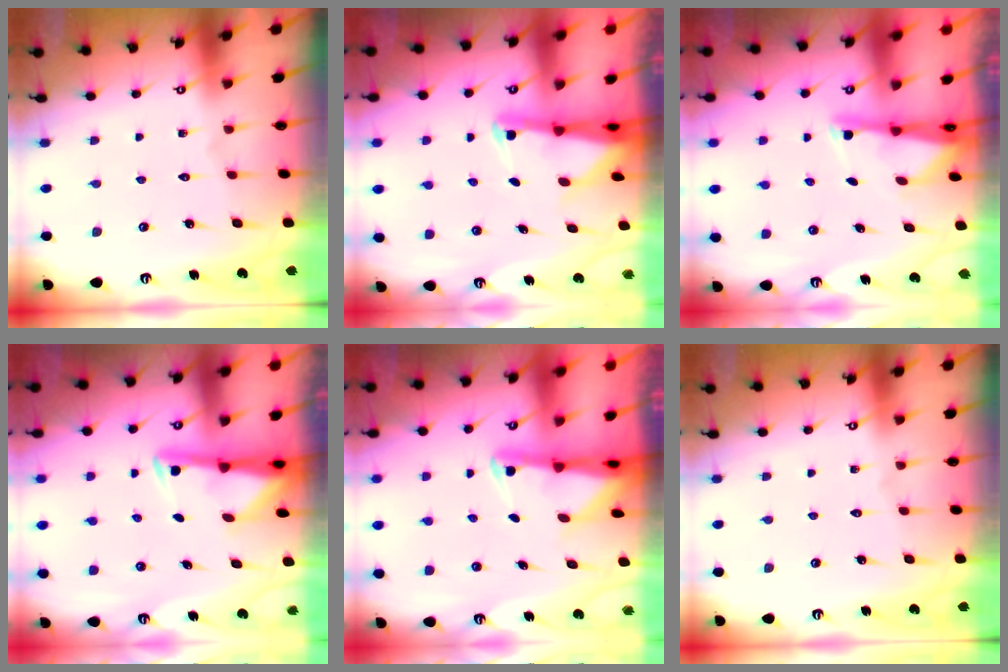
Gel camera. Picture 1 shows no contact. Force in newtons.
{"total": 2.7, "press": 2.7, "slide": 0.4}
{"total": 1.8, "press": 1.8, "slide": 0.4}
{"total": 2.9, "press": 2.9, "slide": 0.5}
{"total": 2.6, "press": 2.5, "slide": 0.5}
{"total": 0.0}